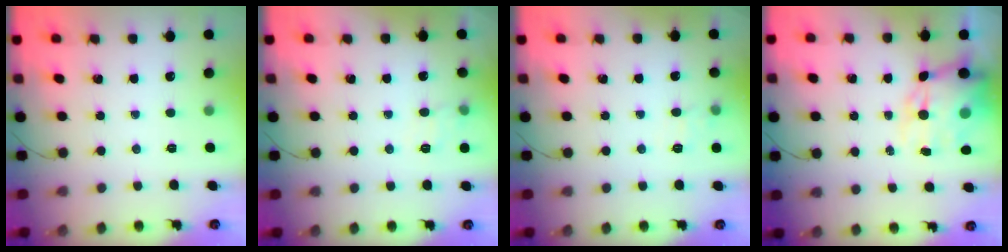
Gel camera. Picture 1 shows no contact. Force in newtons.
{"total": 5.2, "press": 4.8, "slide": 1.8}
{"total": 7.7, "press": 7.4, "slide": 1.8}
{"total": 12.0, "press": 11.6, "slide": 3.0}